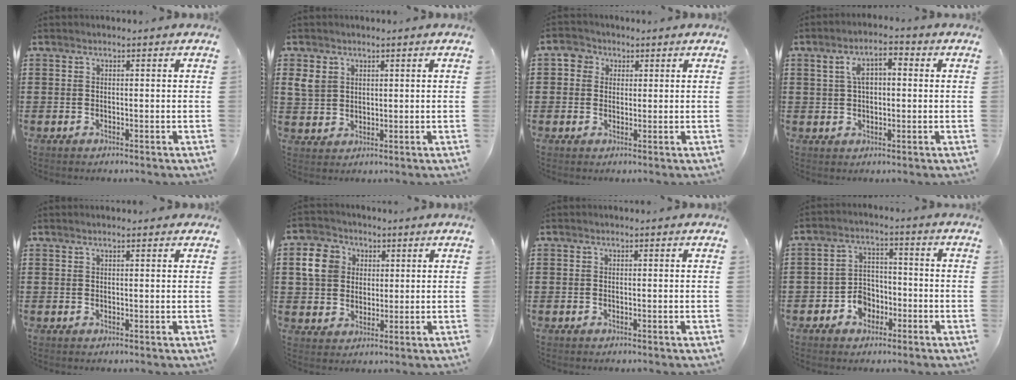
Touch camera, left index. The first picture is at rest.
{"total": 3.7, "force": [1.8, 2.9, 1.4], "torque": [-0.047, 0.008, 0.031]}
{"total": 3.3, "force": [1.4, 3.0, 0.3], "torque": [-0.013, 0.009, 0.021]}
{"total": 4.7, "force": [0.8, 2.4, 4.0], "torque": [-0.083, 0.012, 0.009]}
{"total": 1.0, "force": [0.7, 0.1, 0.6], "torque": [-0.014, 0.000, 0.014]}
{"total": 6.4, "force": [1.6, 5.8, 2.1], "torque": [-0.058, 0.015, 0.029]}
{"total": 0.0}
{"total": 4.9, "force": [-2.6, 3.8, 1.7], "torque": [-0.037, 0.013, -0.049]}